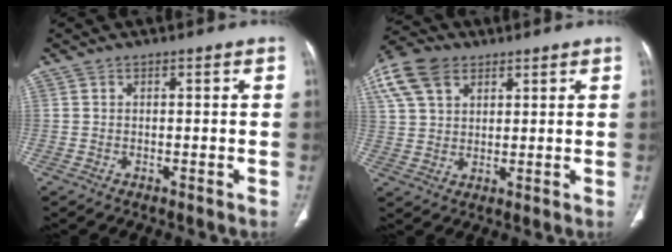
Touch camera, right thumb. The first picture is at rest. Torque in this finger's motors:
{"motor_torque": [0.71, 0.71, 0.08, 0.08, 0.07]}